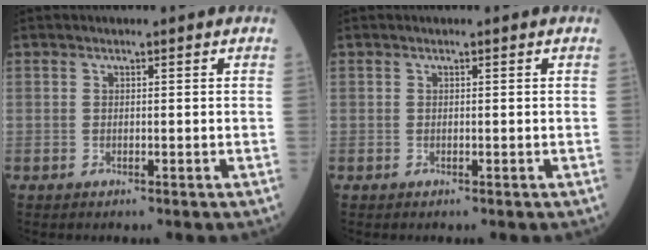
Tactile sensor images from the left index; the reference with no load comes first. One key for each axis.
{"total": 0.0}